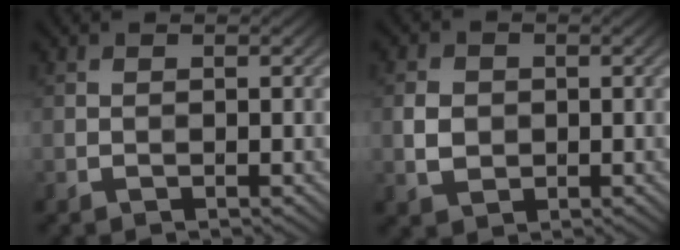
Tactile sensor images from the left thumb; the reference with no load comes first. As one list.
[{"total": 2.8, "force": [0.1, 2.5, 1.4], "torque": [-0.033, -0.005, -0.002]}]